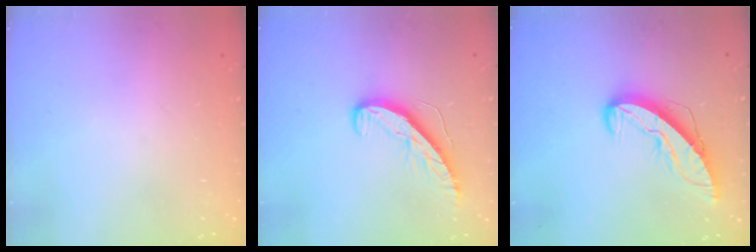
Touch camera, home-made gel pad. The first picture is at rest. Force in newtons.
{"total": 8.5, "press": 8.5, "slide": 0.1}
{"total": 8.8, "press": 8.7, "slide": 0.8}